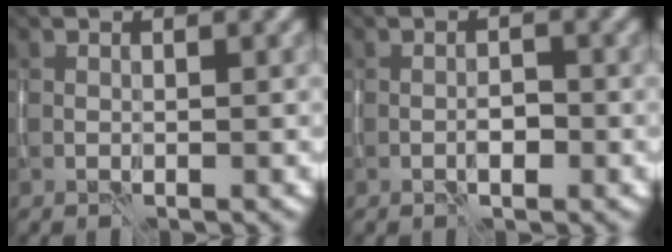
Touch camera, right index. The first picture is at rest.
{"total": 1.6, "force": [-0.9, 0.6, 1.1], "torque": [-0.016, 0.002, -0.015]}